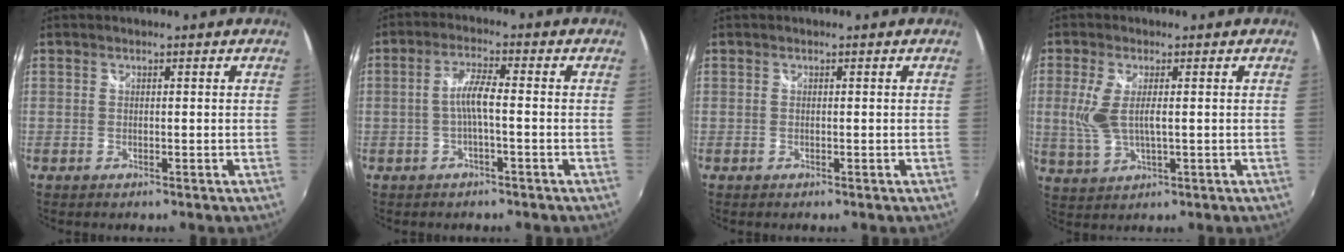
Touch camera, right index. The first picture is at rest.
{"total": 4.1, "force": [-1.1, 0.2, 4.0], "torque": [-0.082, 0.007, -0.021]}
{"total": 0.0}
{"total": 6.3, "force": [0.4, 2.3, 5.8], "torque": [-0.131, -0.005, 0.012]}